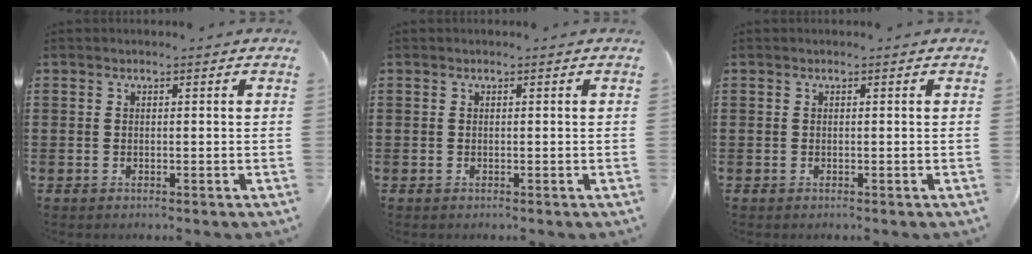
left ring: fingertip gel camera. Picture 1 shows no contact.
{"total": 0.0}
{"total": 0.0}